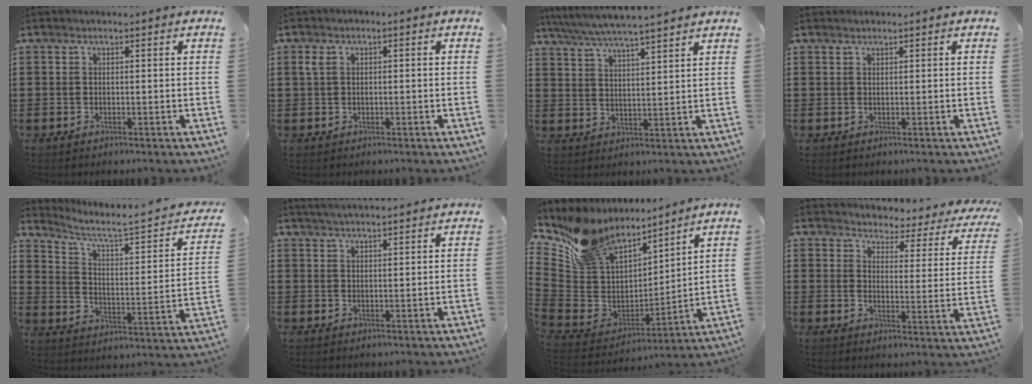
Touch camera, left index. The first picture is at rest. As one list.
[{"total": 1.8, "force": [-0.1, 1.1, 1.5], "torque": [-0.039, 0.002, -0.006]}, {"total": 5.2, "force": [4.8, -0.2, 1.9], "torque": [-0.054, -0.023, 0.082]}, {"total": 0.6, "force": [0.5, 0.3, 0.0], "torque": [-0.003, 0.000, 0.011]}, {"total": 4.6, "force": [3.3, 0.4, 3.2], "torque": [-0.082, -0.031, 0.045]}, {"total": 2.6, "force": [2.5, -0.3, 0.4], "torque": [-0.013, -0.004, 0.048]}, {"total": 10.7, "force": [8.9, 5.4, 2.6], "torque": [-0.107, -0.056, 0.168]}, {"total": 3.0, "force": [2.9, 0.8, 0.2], "torque": [-0.019, -0.027, 0.041]}]